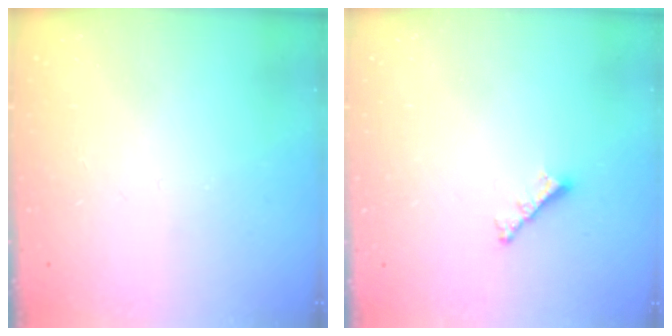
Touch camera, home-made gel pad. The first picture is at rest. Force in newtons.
{"total": 3.2, "press": 3.2, "slide": 0.7}